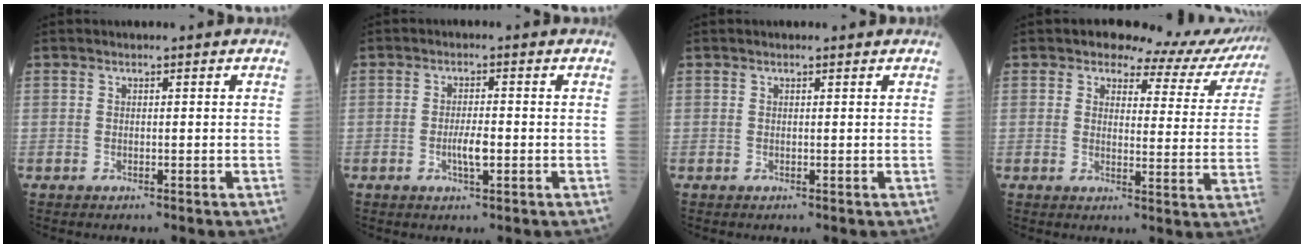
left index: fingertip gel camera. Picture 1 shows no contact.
{"total": 3.0, "force": [-0.7, 0.6, 2.9], "torque": [-0.058, -0.001, -0.012]}
{"total": 0.9, "force": [0.8, 0.1, 0.3], "torque": [-0.012, 0.007, 0.011]}
{"total": 11.3, "force": [10.4, 3.9, 1.9], "torque": [0.007, -0.022, 0.097]}